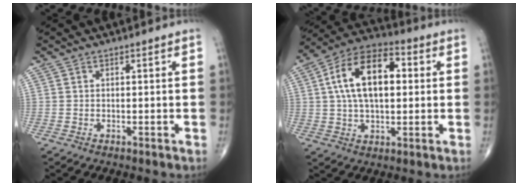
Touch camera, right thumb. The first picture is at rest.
{"total": 16.4, "force": [2.7, 9.0, 13.5], "torque": [-0.227, 0.023, 0.040]}